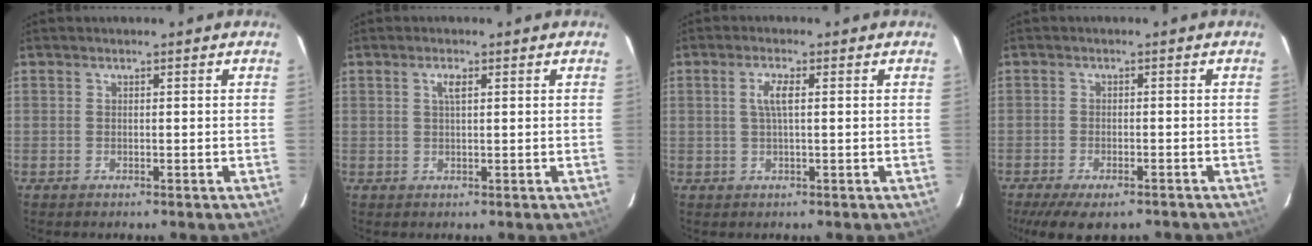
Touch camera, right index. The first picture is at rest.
{"total": 1.8, "force": [0.7, 0.5, 1.5], "torque": [-0.028, 0.004, 0.011]}
{"total": 3.1, "force": [0.6, 0.5, 3.0], "torque": [-0.061, 0.002, 0.012]}
{"total": 10.0, "force": [-7.5, 3.6, 5.6], "torque": [-0.124, -0.031, -0.118]}